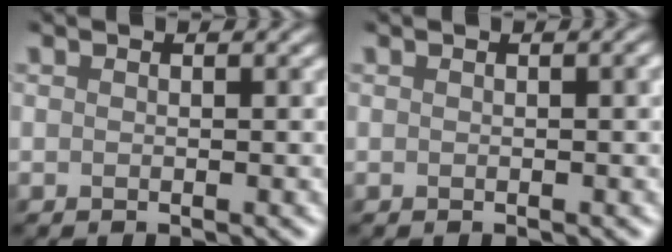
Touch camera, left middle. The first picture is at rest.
{"total": 1.0, "force": [-0.2, 0.4, 0.9], "torque": [-0.003, 0.005, -0.006]}